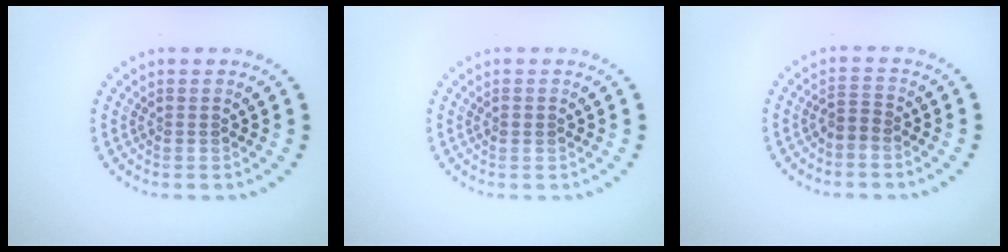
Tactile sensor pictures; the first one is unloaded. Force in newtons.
{"total": 0.7, "press": 0.7, "slide": 0.1}
{"total": 1.5, "press": 1.1, "slide": 1.0}